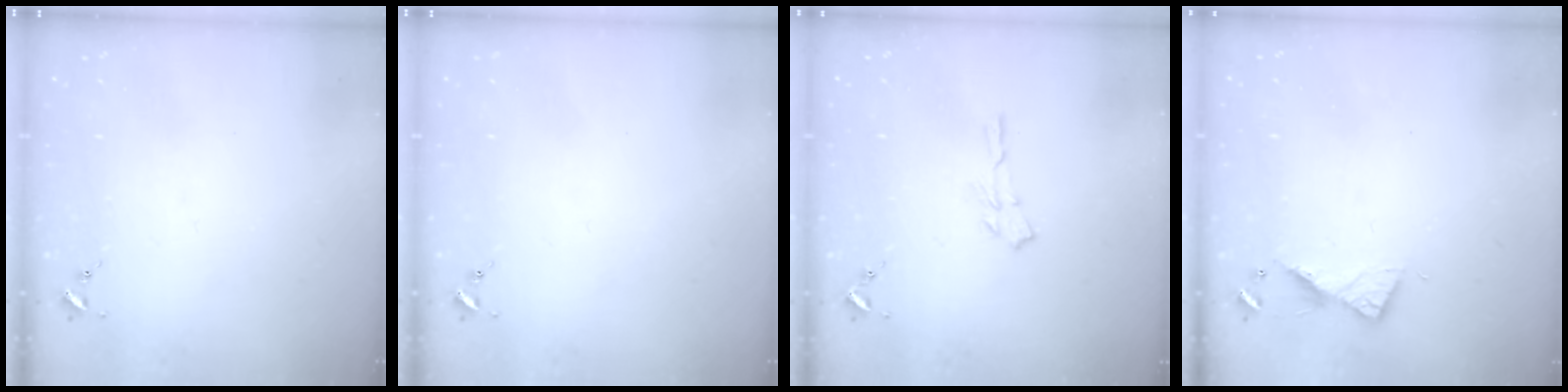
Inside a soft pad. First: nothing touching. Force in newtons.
{"total": 0.0}
{"total": 4.0, "press": 3.9, "slide": 0.4}
{"total": 6.4, "press": 6.4, "slide": 0.6}